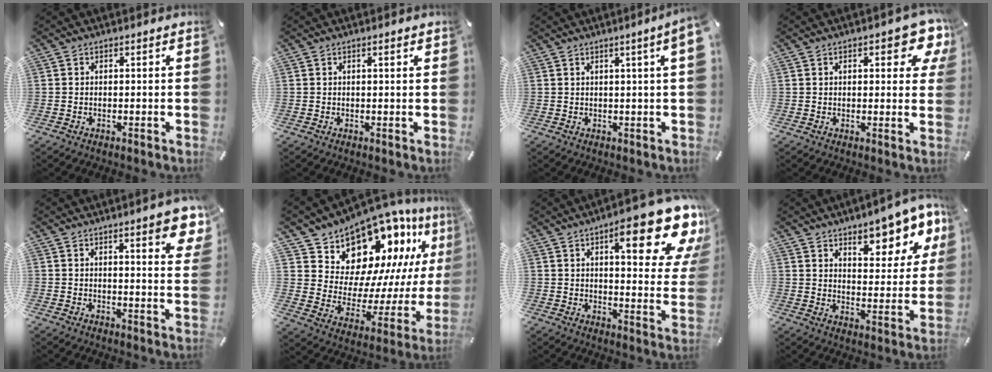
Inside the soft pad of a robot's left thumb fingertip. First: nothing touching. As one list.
[{"total": 0.9, "force": [0.4, 0.2, 0.8], "torque": [-0.015, 0.001, 0.007]}, {"total": 4.7, "force": [1.7, 0.0, 4.4], "torque": [-0.074, -0.004, 0.025]}, {"total": 8.8, "force": [4.3, 3.7, 6.8], "torque": [-0.088, -0.016, 0.069]}, {"total": 7.7, "force": [4.9, 2.1, 5.6], "torque": [-0.075, -0.026, 0.080]}, {"total": 16.0, "force": [13.5, 7.9, 3.5], "torque": [-0.051, -0.139, 0.237]}, {"total": 21.7, "force": [11.9, 8.3, 16.1], "torque": [-0.201, -0.076, 0.185]}, {"total": 11.8, "force": [8.8, 5.2, 5.9], "torque": [-0.060, -0.073, 0.146]}]